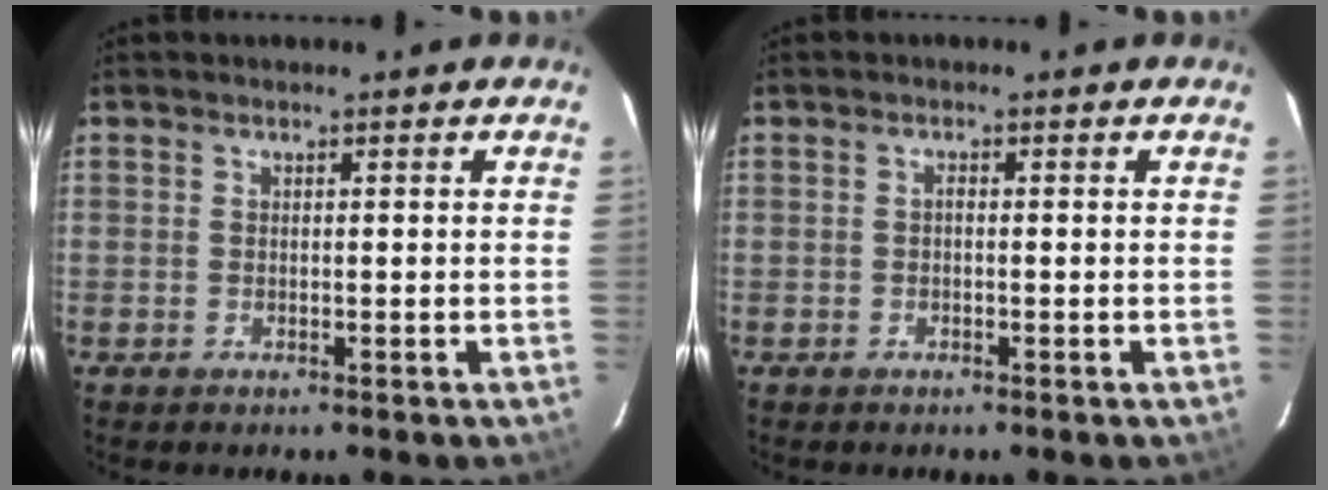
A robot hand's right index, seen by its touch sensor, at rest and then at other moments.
{"total": 0.5, "force": [-0.2, 0.3, 0.4], "torque": [-0.007, 0.005, -0.005]}